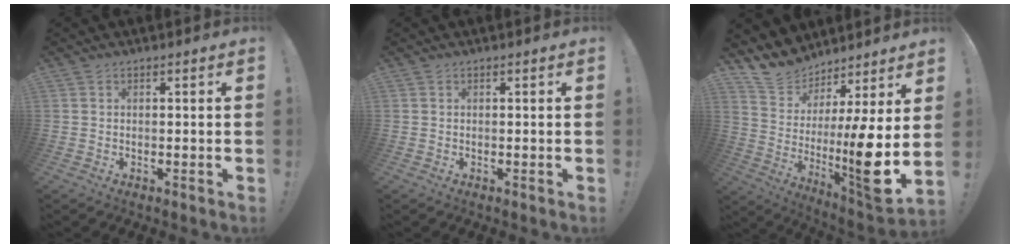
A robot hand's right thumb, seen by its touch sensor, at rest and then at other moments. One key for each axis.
{"total": 0.0}
{"total": 11.4, "fx": 3.7, "fy": 2.3, "fz": 10.5, "tx": -0.178, "ty": -0.071, "tz": 0.071}